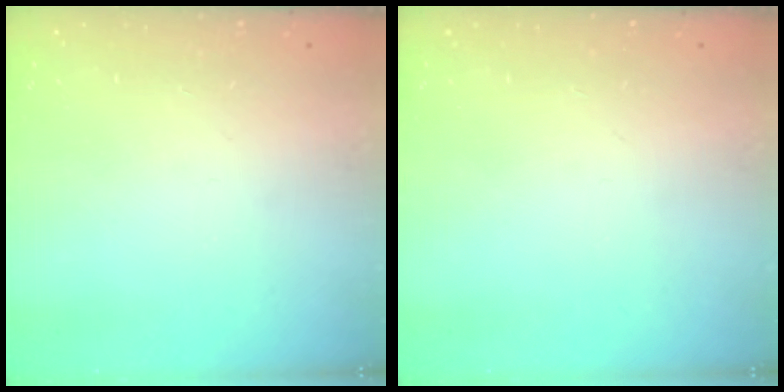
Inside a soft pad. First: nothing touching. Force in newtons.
{"total": 0.0}